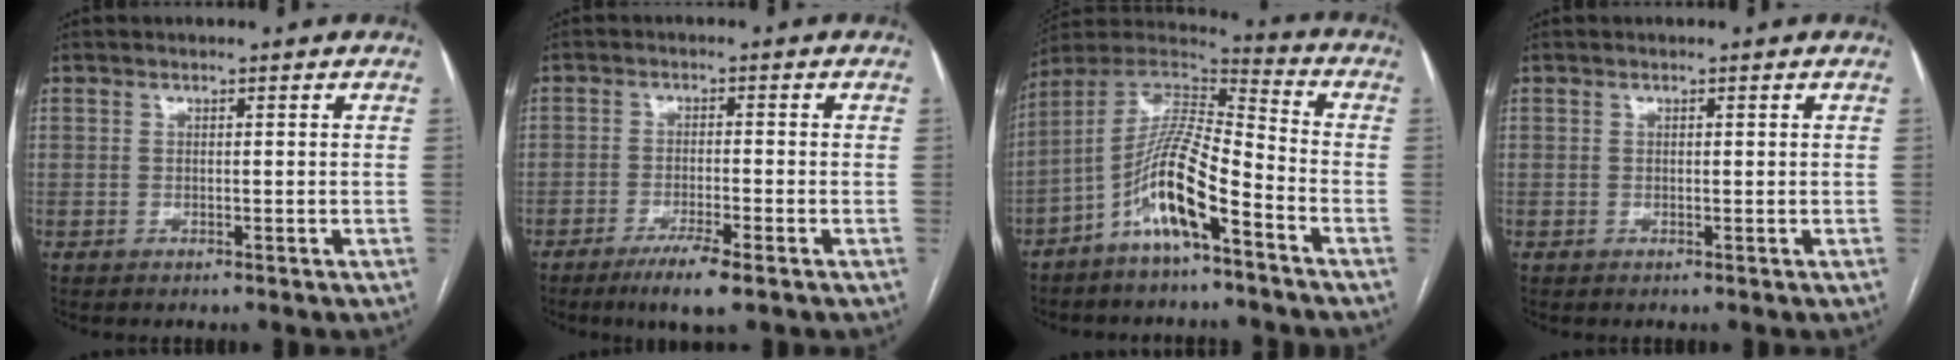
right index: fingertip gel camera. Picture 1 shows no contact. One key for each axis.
{"total": 5.6, "fx": -3.5, "fy": 0.2, "fz": 4.3, "tx": -0.080, "ty": -0.012, "tz": -0.062}
{"total": 12.6, "fx": -6.4, "fy": 2.1, "fz": 10.6, "tx": -0.211, "ty": 0.009, "tz": -0.121}
{"total": 0.0}